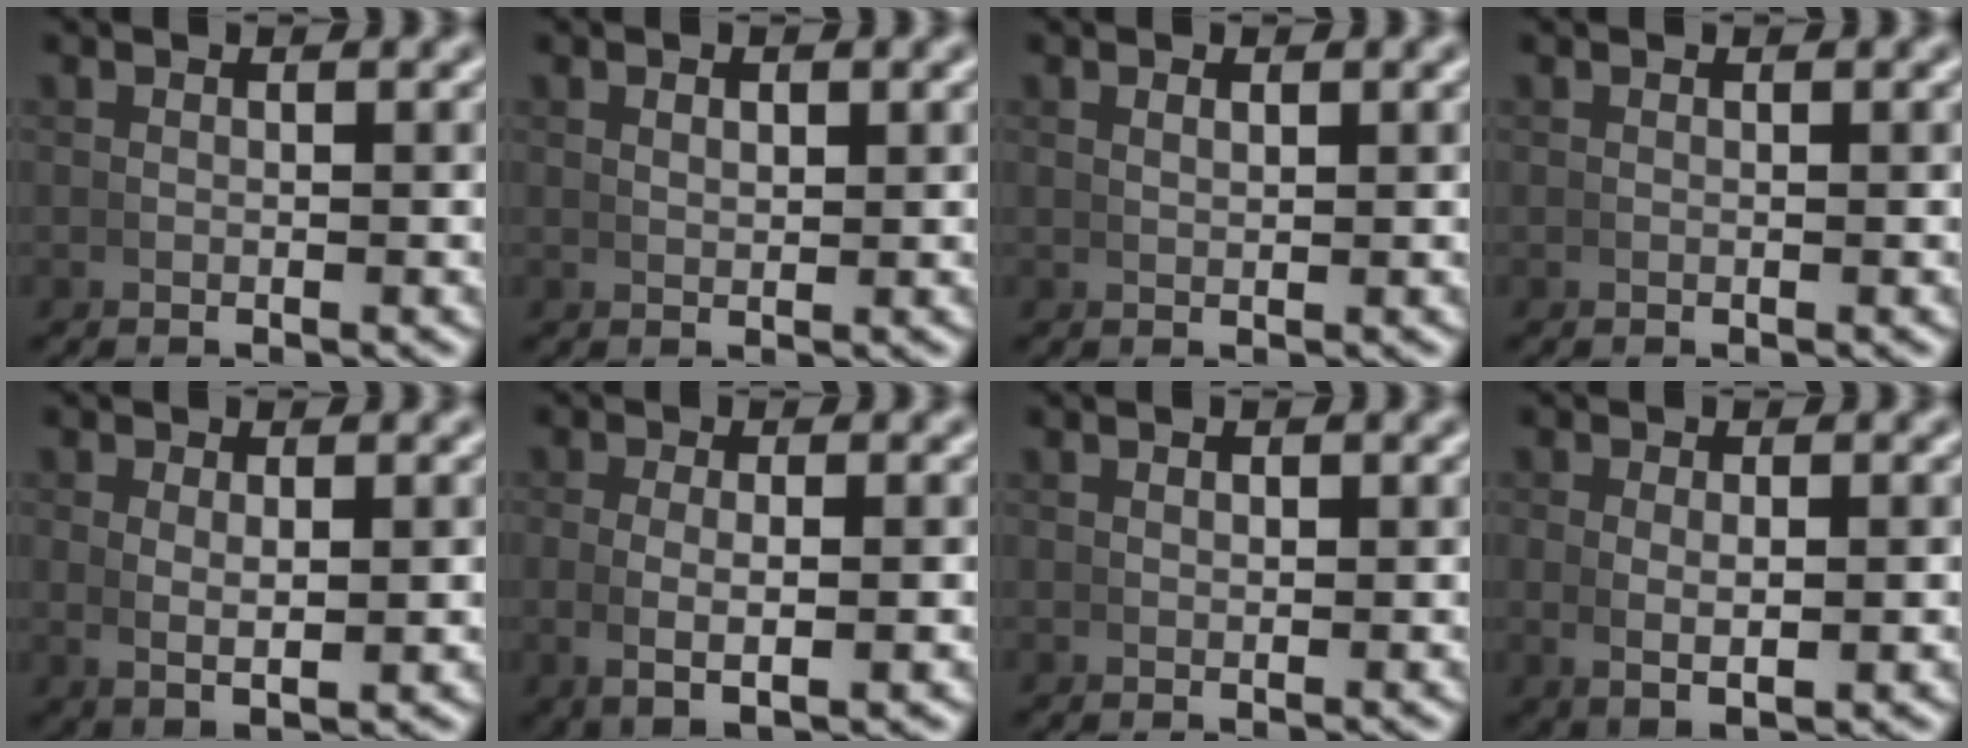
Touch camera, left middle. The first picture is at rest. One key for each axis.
{"total": 0.8, "fx": 0.6, "fy": 0.2, "fz": 0.6, "tx": -0.008, "ty": -0.002, "tz": 0.016}
{"total": 0.7, "fx": 0.5, "fy": -0.1, "fz": 0.4, "tx": -0.004, "ty": 0.001, "tz": 0.014}
{"total": 0.0}
{"total": 2.4, "fx": 0.5, "fy": 0.9, "fz": 2.2, "tx": -0.046, "ty": -0.014, "tz": 0.022}
{"total": 3.5, "fx": -0.2, "fy": 1.3, "fz": 3.2, "tx": -0.069, "ty": -0.010, "tz": 0.007}
{"total": 0.6, "fx": 0.3, "fy": 0.3, "fz": 0.4, "tx": -0.007, "ty": -0.001, "tz": 0.007}
{"total": 2.5, "fx": 0.1, "fy": 1.1, "fz": 2.3, "tx": -0.050, "ty": -0.013, "tz": 0.015}